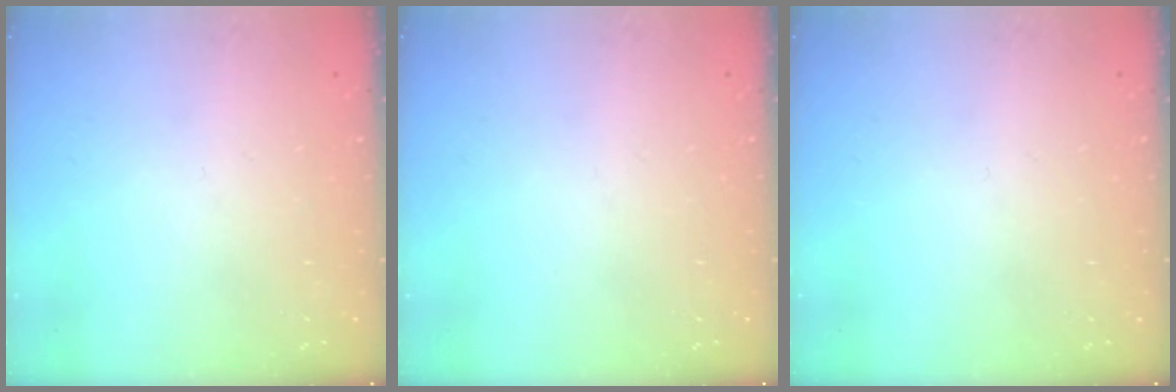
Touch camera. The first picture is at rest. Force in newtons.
{"total": 0.0}
{"total": 0.0}